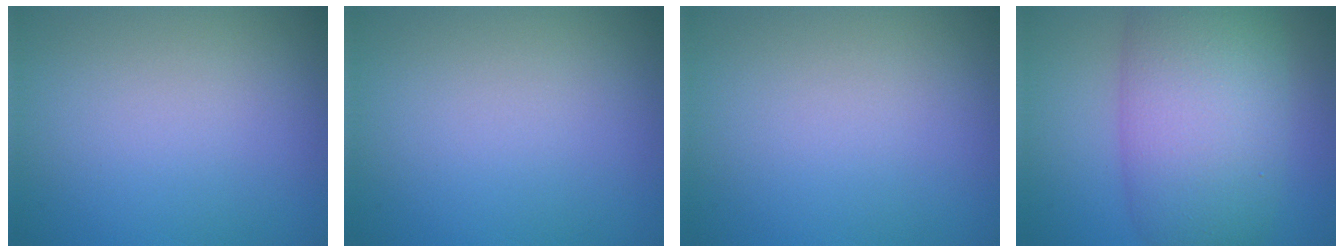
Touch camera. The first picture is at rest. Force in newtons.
{"total": 0.0}
{"total": 0.0}
{"total": 11.1, "press": 11.1, "slide": 0.3}